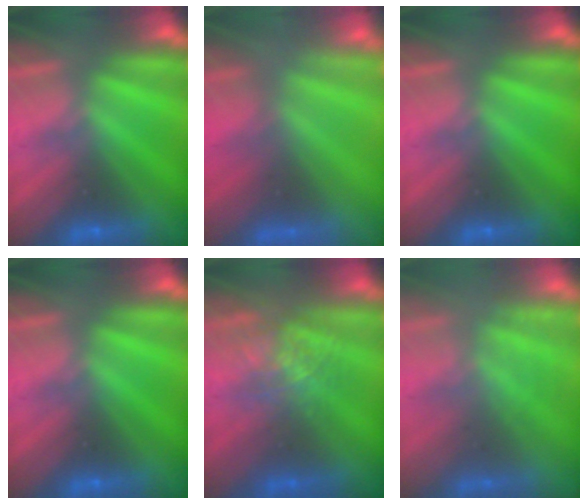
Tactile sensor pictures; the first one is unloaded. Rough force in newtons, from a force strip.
{"total": 9.8}
{"total": 0.0}
{"total": 0.0}
{"total": 2.8}
{"total": 2.9}